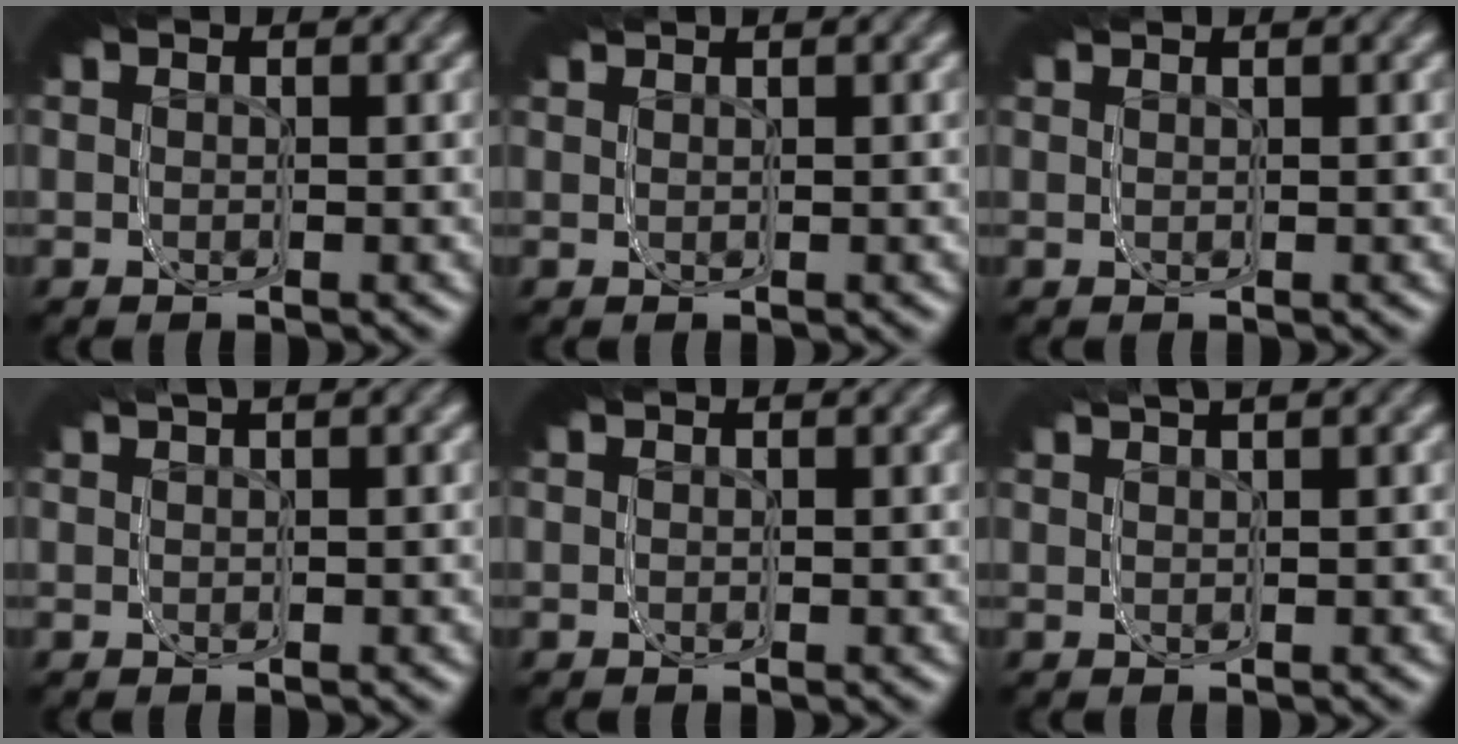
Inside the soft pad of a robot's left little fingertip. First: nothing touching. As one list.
[{"total": 1.0, "force": [0.6, 0.5, 0.6], "torque": [-0.025, 0.000, 0.011]}, {"total": 0.7, "force": [0.5, 0.2, 0.4], "torque": [-0.017, 0.000, 0.010]}, {"total": 0.5, "force": [0.1, -0.1, 0.5], "torque": [-0.020, 0.001, 0.007]}, {"total": 0.0}, {"total": 1.5, "force": [0.9, 0.6, 1.0], "torque": [-0.035, 0.006, 0.015]}]